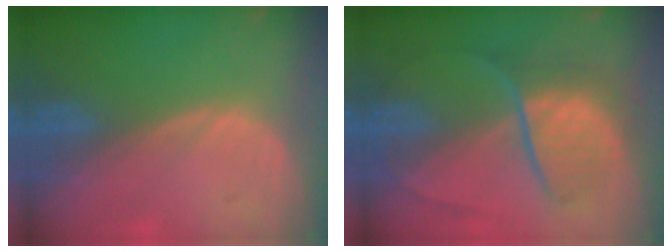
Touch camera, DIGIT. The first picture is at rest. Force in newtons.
{"total": 7.2, "press": 7.0, "slide": 1.8}